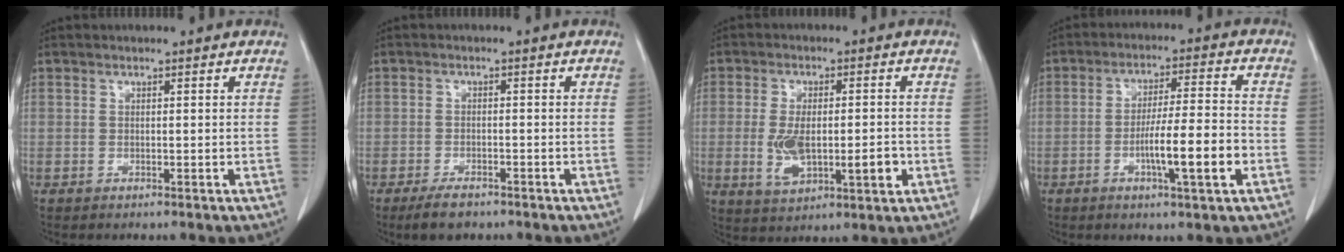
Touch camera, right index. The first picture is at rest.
{"total": 3.8, "force": [-2.9, 1.6, 2.0], "torque": [-0.038, -0.003, -0.044]}
{"total": 9.4, "force": [-1.6, 3.6, 8.5], "torque": [-0.152, -0.001, -0.015]}
{"total": 9.7, "force": [-3.2, 0.4, 9.2], "torque": [-0.152, 0.002, -0.051]}